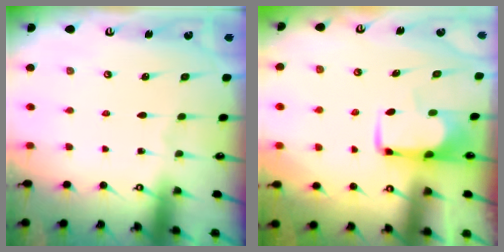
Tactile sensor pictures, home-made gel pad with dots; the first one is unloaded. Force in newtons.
{"total": 1.8, "press": 1.8, "slide": 0.5}